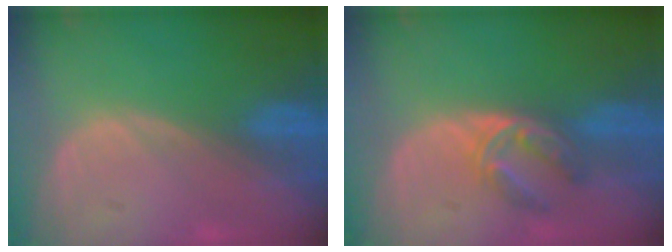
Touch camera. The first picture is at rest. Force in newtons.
{"total": 5.7, "press": 4.7, "slide": 3.3}